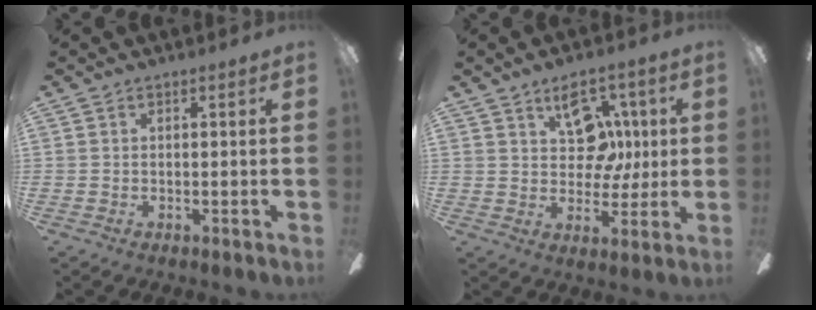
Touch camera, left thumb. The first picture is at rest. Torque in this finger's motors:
{"motor_torque": [0.34, 0.28, 0.05, -0.12, 0.07]}